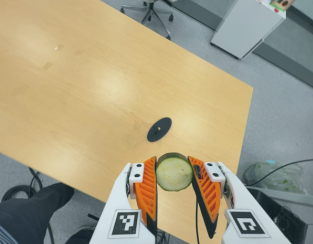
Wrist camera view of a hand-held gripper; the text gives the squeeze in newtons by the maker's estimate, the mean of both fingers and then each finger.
{"total": 9.7, "left": 9.2, "right": 10.2}